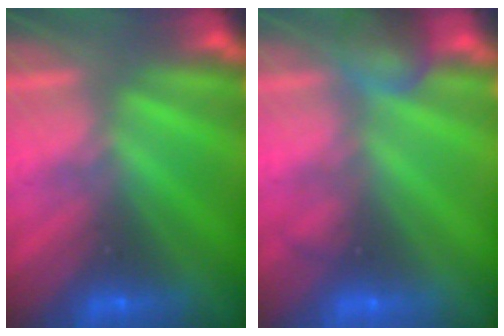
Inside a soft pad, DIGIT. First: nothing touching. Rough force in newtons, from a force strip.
{"total": 2.5}